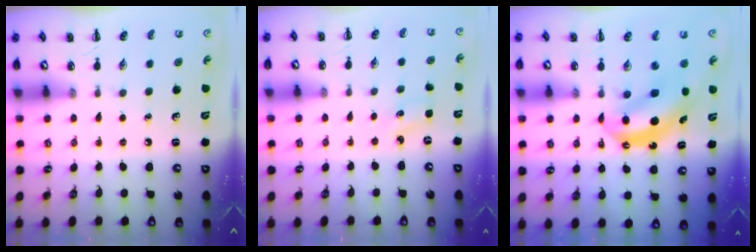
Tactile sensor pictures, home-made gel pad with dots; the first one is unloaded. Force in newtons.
{"total": 2.7, "press": 2.6, "slide": 0.8}
{"total": 6.4, "press": 6.3, "slide": 1.0}